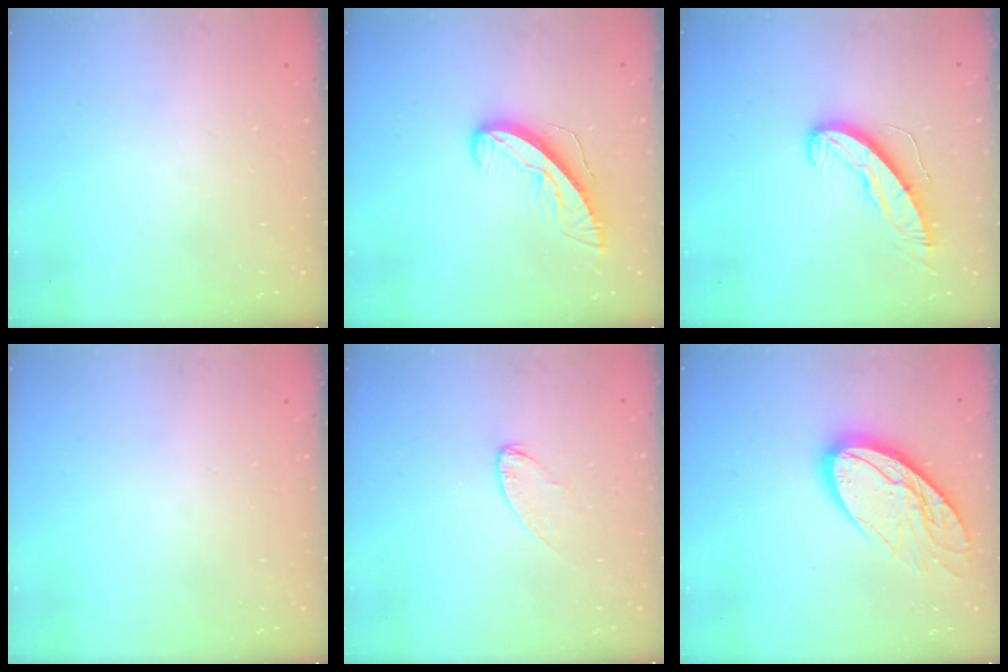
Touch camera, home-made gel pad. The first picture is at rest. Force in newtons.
{"total": 10.1, "press": 10.1, "slide": 0.9}
{"total": 9.7, "press": 9.6, "slide": 0.6}
{"total": 0.0}
{"total": 4.3, "press": 4.3, "slide": 0.3}
{"total": 14.9, "press": 14.9, "slide": 1.2}